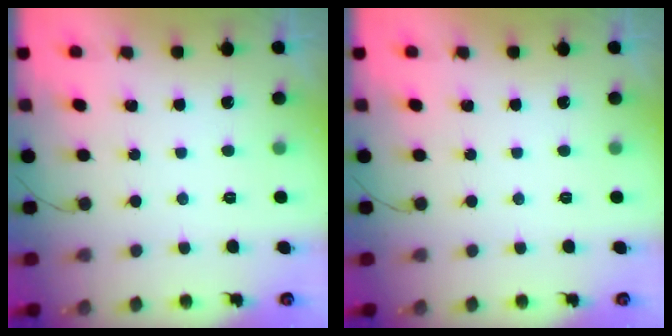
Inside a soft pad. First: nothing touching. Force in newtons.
{"total": 0.0}